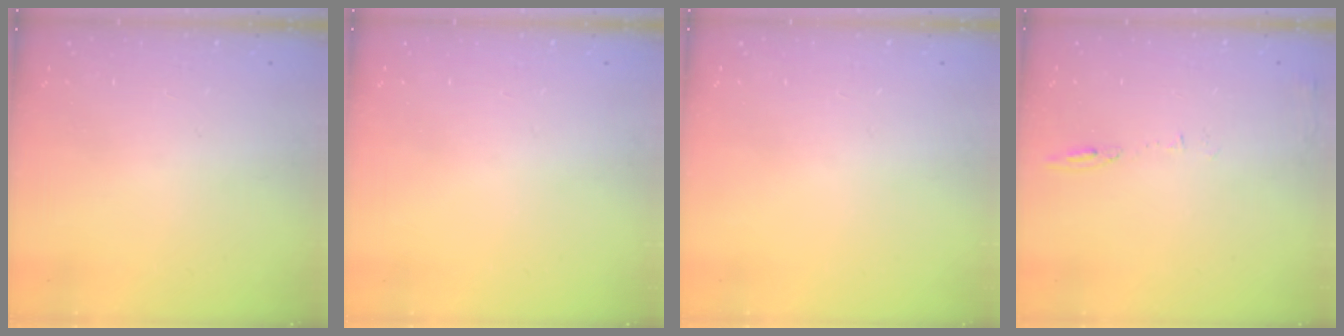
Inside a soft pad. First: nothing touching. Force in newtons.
{"total": 0.0}
{"total": 0.0}
{"total": 6.2, "press": 6.2, "slide": 0.9}